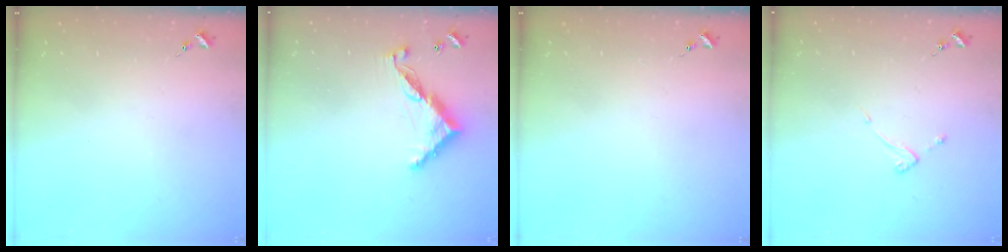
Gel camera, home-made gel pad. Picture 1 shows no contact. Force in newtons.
{"total": 10.6, "press": 10.6, "slide": 0.4}
{"total": 0.0}
{"total": 3.6, "press": 3.6, "slide": 0.4}